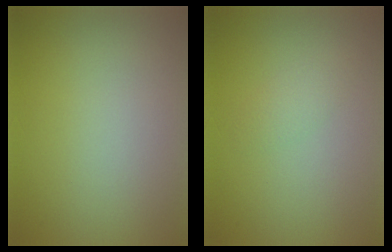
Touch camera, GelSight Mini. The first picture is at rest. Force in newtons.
{"total": 1.1, "press": 1.1, "slide": 0.0}